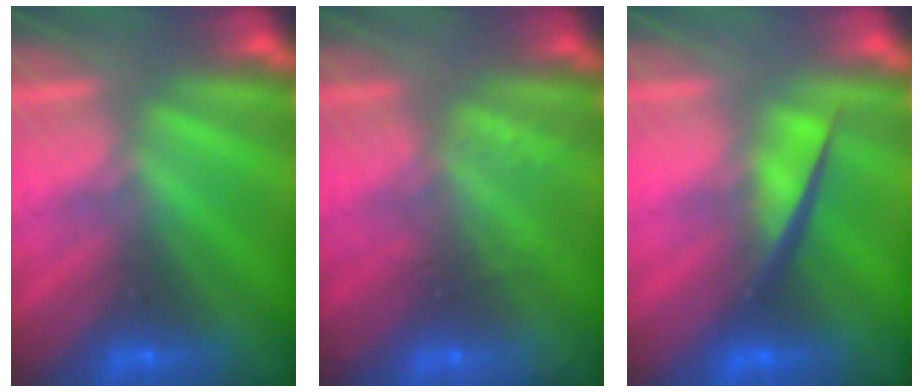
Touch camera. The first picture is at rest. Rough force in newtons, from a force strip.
{"total": 2.1}
{"total": 4.5}